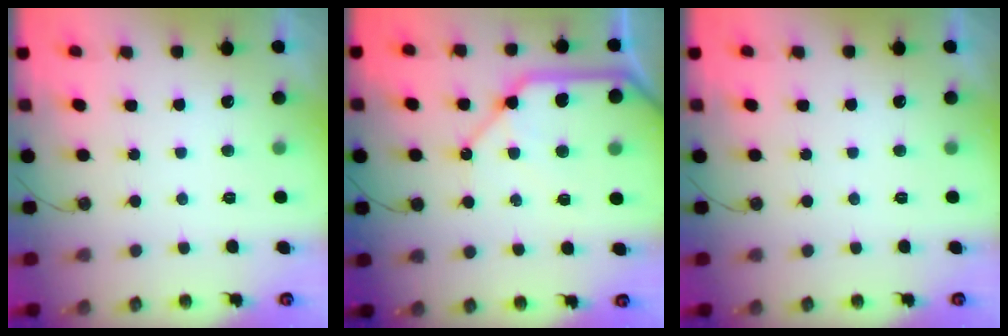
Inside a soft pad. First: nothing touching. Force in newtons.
{"total": 16.5, "press": 16.4, "slide": 2.0}
{"total": 0.0}